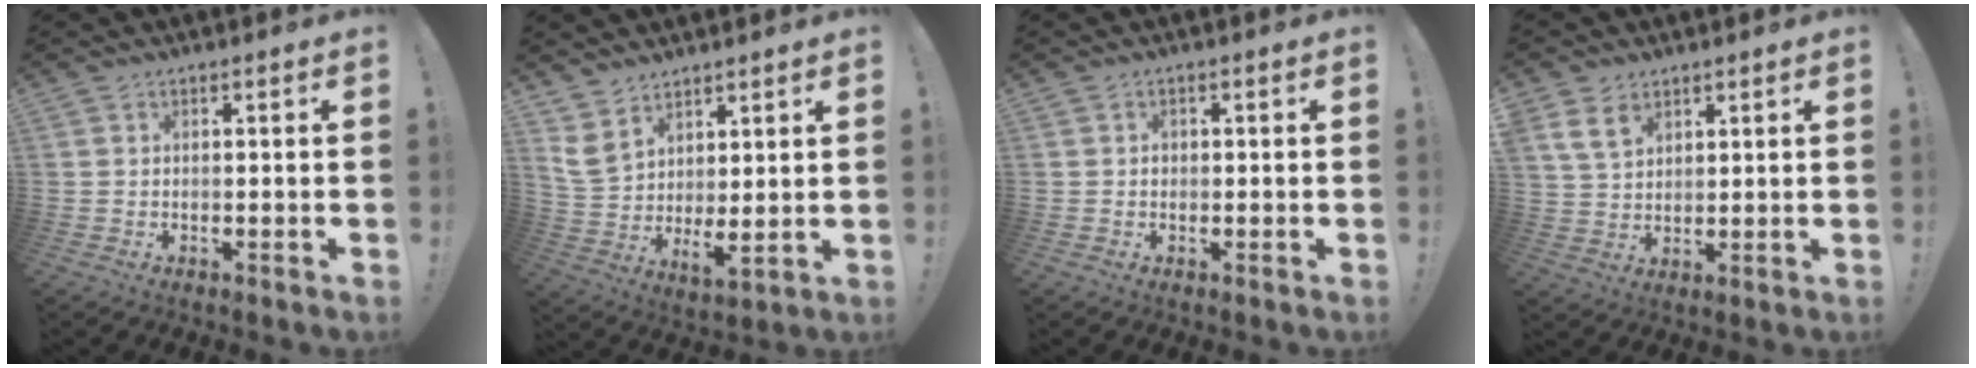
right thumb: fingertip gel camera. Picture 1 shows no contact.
{"total": 7.2, "force": [5.1, 3.2, 3.8], "torque": [-0.082, -0.042, 0.104]}
{"total": 1.1, "force": [-0.1, 1.0, 0.4], "torque": [-0.002, 0.002, -0.004]}
{"total": 8.1, "force": [4.7, 5.5, 3.7], "torque": [-0.066, -0.014, 0.095]}